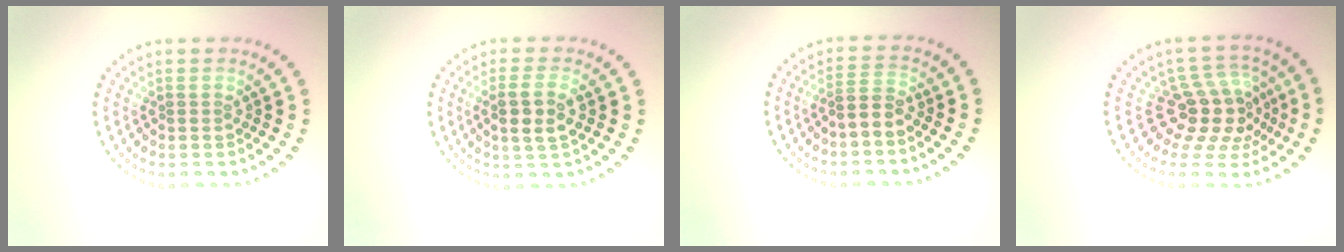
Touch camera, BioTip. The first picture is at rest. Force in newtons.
{"total": 2.6, "press": 2.5, "slide": 0.8}
{"total": 1.8, "press": 1.5, "slide": 1.1}
{"total": 4.6, "press": 3.8, "slide": 2.5}